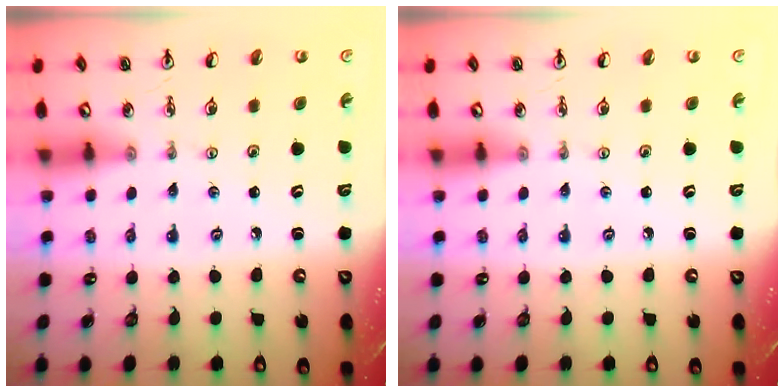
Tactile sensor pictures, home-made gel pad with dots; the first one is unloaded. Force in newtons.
{"total": 0.0}